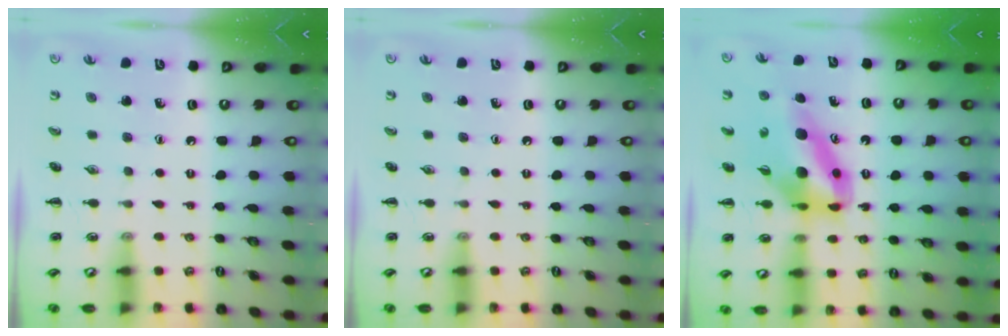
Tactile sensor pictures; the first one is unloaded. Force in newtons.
{"total": 0.0}
{"total": 11.8, "press": 11.2, "slide": 3.6}